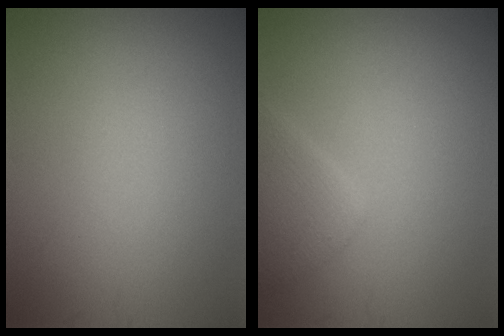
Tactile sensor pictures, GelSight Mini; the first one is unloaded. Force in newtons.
{"total": 2.3, "press": 2.3, "slide": 0.1}